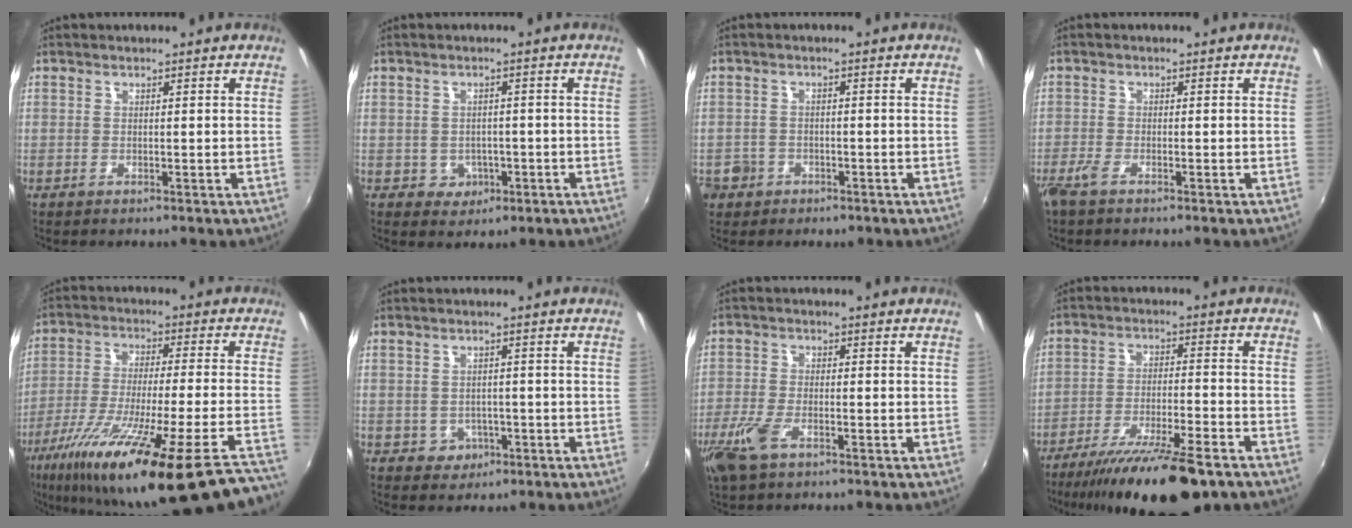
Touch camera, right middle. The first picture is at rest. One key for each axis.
{"total": 4.1, "fx": -1.2, "fy": 3.7, "fz": 1.2, "tx": -0.032, "ty": 0.007, "tz": -0.004}
{"total": 5.5, "fx": -2.4, "fy": 4.7, "fz": 1.4, "tx": -0.051, "ty": 0.003, "tz": -0.035}
{"total": 2.5, "fx": -1.9, "fy": 0.5, "fz": 1.5, "tx": -0.038, "ty": -0.005, "tz": -0.041}
{"total": 31.9, "fx": -24.3, "fy": 1.8, "fz": 20.6, "tx": -0.332, "ty": -0.100, "tz": -0.373}
{"total": 3.6, "fx": -1.3, "fy": 3.3, "fz": 0.8, "tx": -0.025, "ty": 0.006, "tz": -0.010}
{"total": 7.4, "fx": -4.3, "fy": 2.9, "fz": 5.1, "tx": -0.130, "ty": -0.012, "tz": -0.087}
{"total": 17.9, "fx": -13.8, "fy": 3.1, "fz": 10.9, "tx": -0.205, "ty": -0.033, "tz": -0.220}